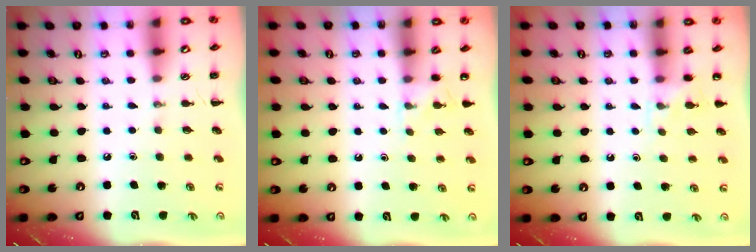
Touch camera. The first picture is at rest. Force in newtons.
{"total": 4.0, "press": 3.7, "slide": 1.3}
{"total": 4.6, "press": 4.4, "slide": 1.4}